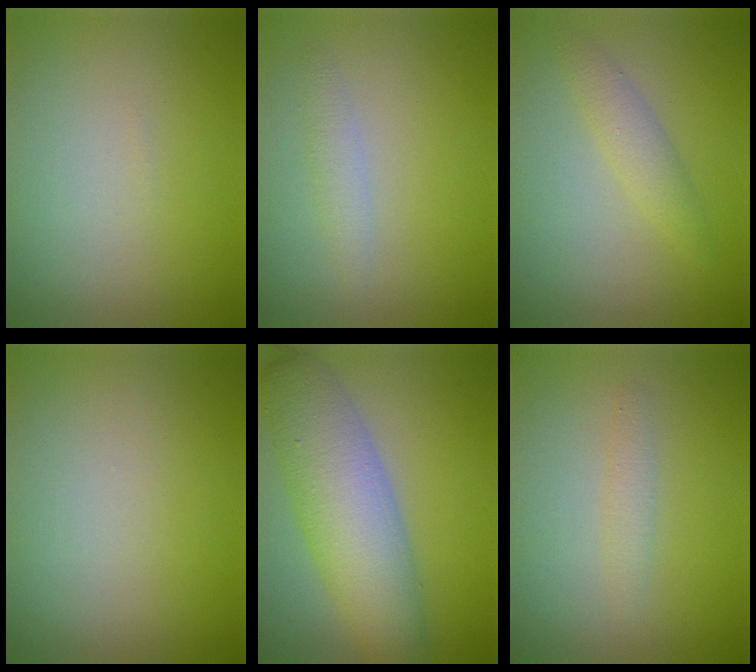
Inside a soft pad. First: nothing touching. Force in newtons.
{"total": 1.4, "press": 1.4, "slide": 0.0}
{"total": 2.0, "press": 2.0, "slide": 0.0}
{"total": 0.0}
{"total": 8.1, "press": 8.1, "slide": 0.3}
{"total": 1.2, "press": 1.2, "slide": 0.1}